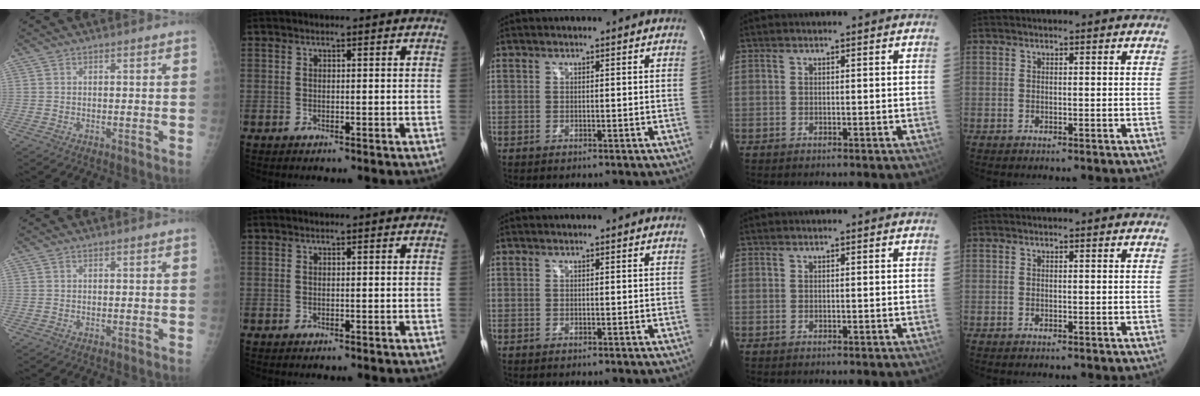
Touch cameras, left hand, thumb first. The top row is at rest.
{}